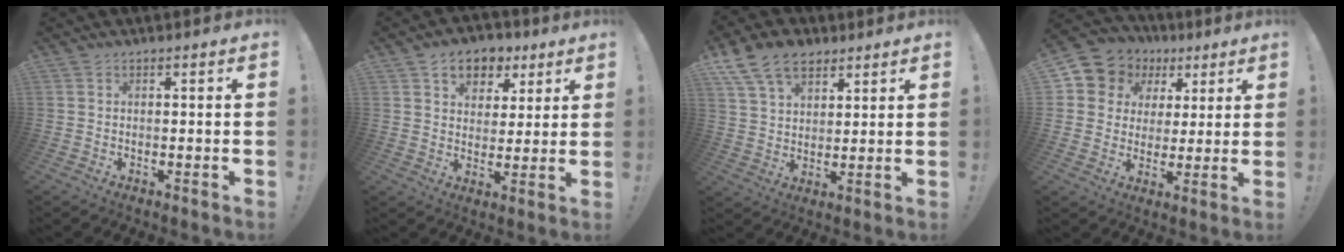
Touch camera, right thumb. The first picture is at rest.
{"total": 8.7, "force": [4.6, 6.6, 3.4], "torque": [-0.046, -0.024, 0.087]}
{"total": 12.8, "force": [7.8, 8.2, 6.1], "torque": [-0.100, -0.035, 0.149]}
{"total": 9.1, "force": [3.5, 8.2, 1.9], "torque": [-0.030, -0.025, 0.074]}